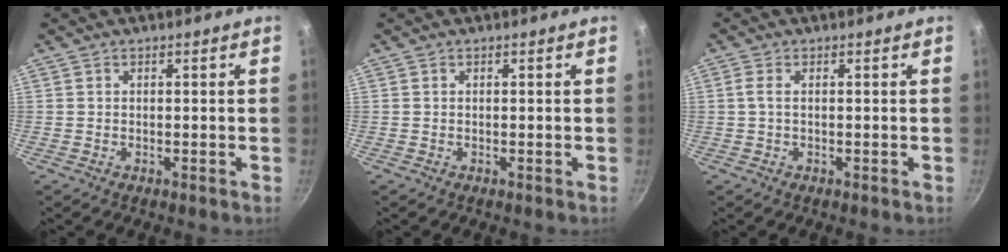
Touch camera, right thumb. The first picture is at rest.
{"total": 0.0}
{"total": 1.6, "force": [0.1, 0.7, 1.4], "torque": [-0.036, 0.004, 0.000]}